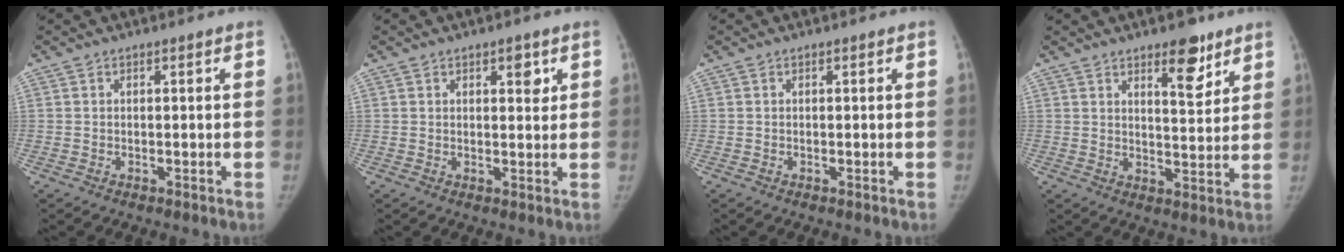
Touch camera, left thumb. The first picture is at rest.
{"total": 3.0, "force": [1.5, 1.5, 2.1], "torque": [-0.011, -0.006, 0.018]}
{"total": 0.0}
{"total": 7.6, "force": [4.9, 2.9, 5.1], "torque": [-0.048, -0.033, 0.070]}